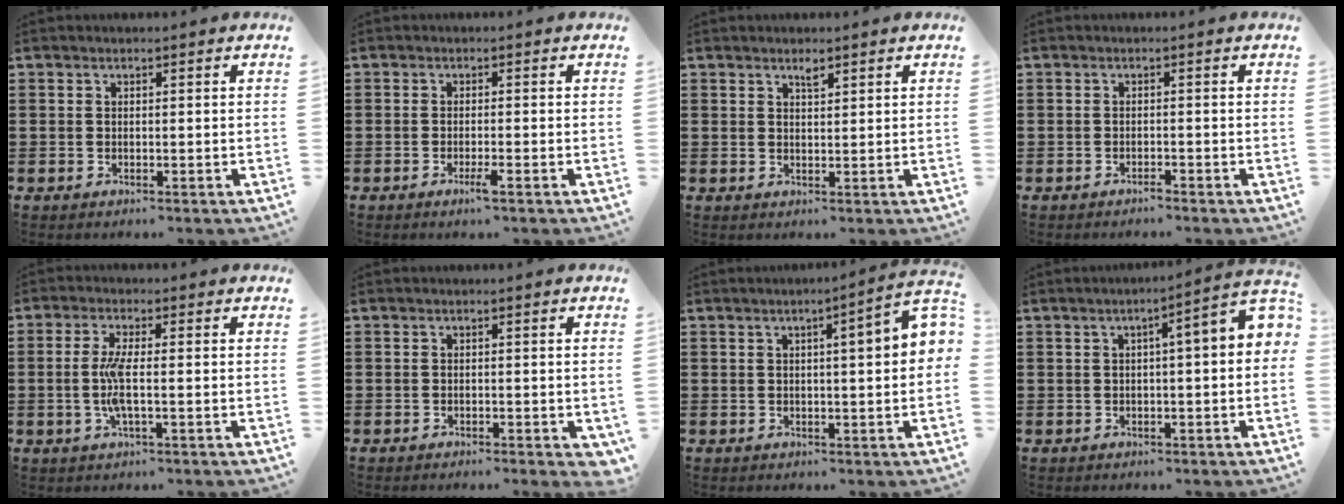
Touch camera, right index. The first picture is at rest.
{"total": 2.3, "force": [-1.2, 0.0, 1.9], "torque": [-0.039, -0.007, -0.024]}
{"total": 1.4, "force": [1.1, 0.3, 0.9], "torque": [-0.019, 0.002, 0.019]}
{"total": 1.0, "force": [-0.9, 0.1, 0.3], "torque": [-0.008, -0.003, -0.018]}
{"total": 4.7, "force": [-0.7, 0.6, 4.6], "torque": [-0.106, -0.010, -0.021]}
{"total": 0.8, "force": [-0.6, 0.2, 0.4], "torque": [-0.010, -0.006, -0.011]}
{"total": 4.2, "force": [0.4, 0.1, 4.2], "torque": [-0.067, -0.005, 0.002]}
{"total": 4.1, "force": [-0.2, 0.3, 4.1], "torque": [-0.068, -0.010, -0.011]}